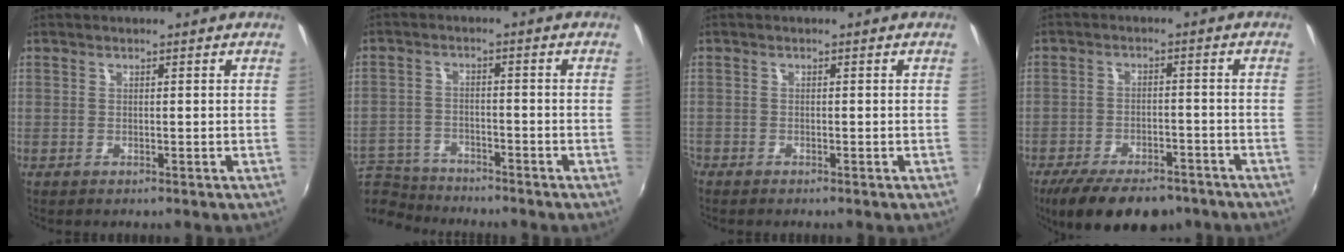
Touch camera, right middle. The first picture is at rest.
{"total": 12.0, "force": [-10.5, 4.4, 3.7], "torque": [-0.110, -0.006, -0.186]}
{"total": 0.8, "force": [-0.8, 0.2, 0.1], "torque": [-0.005, -0.004, -0.018]}
{"total": 14.9, "force": [-11.2, 6.0, 7.9], "torque": [-0.167, -0.030, -0.169]}